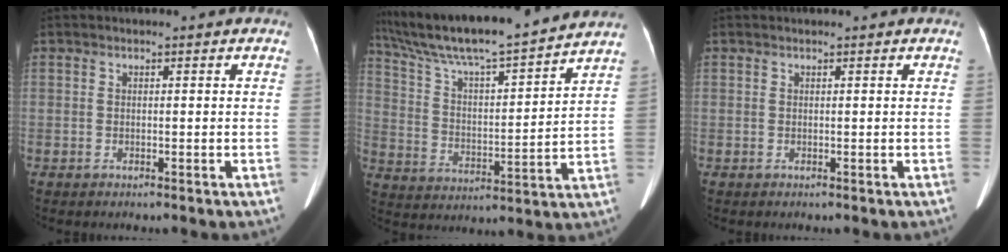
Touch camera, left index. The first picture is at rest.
{"total": 19.7, "force": [17.5, 0.1, 9.0], "torque": [-0.164, 0.013, 0.287]}
{"total": 0.7, "force": [0.7, 0.0, 0.3], "torque": [-0.005, 0.014, 0.012]}